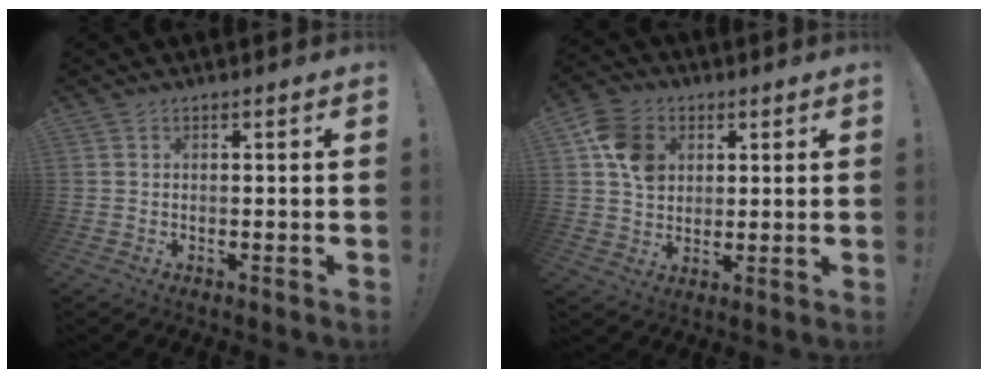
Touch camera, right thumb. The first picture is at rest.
{"total": 11.5, "force": [3.5, 9.3, 5.9], "torque": [-0.089, -0.002, 0.072]}